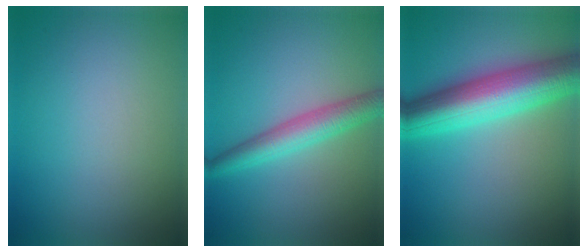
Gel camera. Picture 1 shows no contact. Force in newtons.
{"total": 3.9, "press": 3.9, "slide": 0.1}
{"total": 9.3, "press": 9.3, "slide": 0.3}